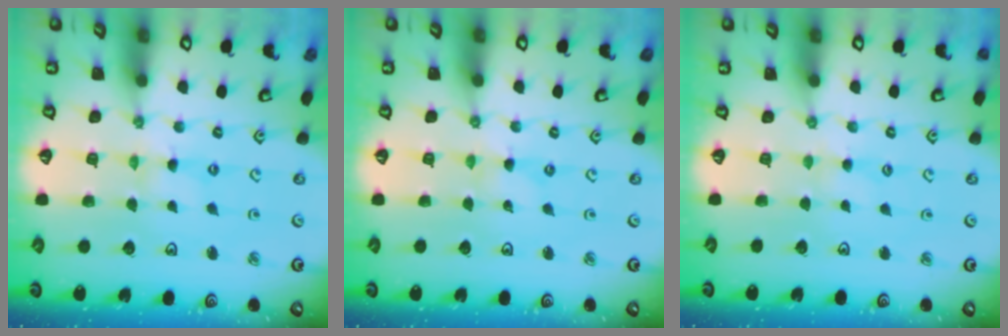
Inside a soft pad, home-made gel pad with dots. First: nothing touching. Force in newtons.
{"total": 0.0}
{"total": 1.7, "press": 1.6, "slide": 0.3}